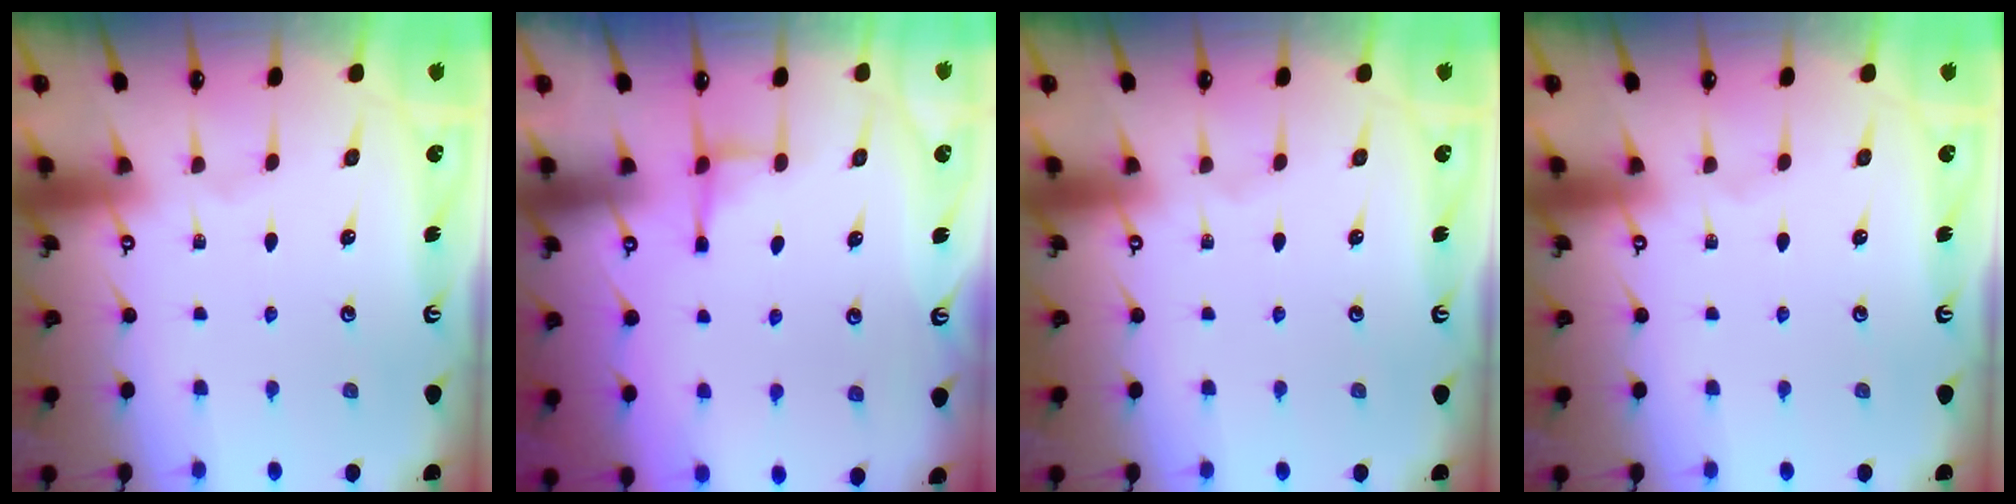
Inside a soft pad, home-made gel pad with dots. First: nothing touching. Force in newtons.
{"total": 3.6, "press": 3.5, "slide": 0.5}
{"total": 0.0}
{"total": 0.0}